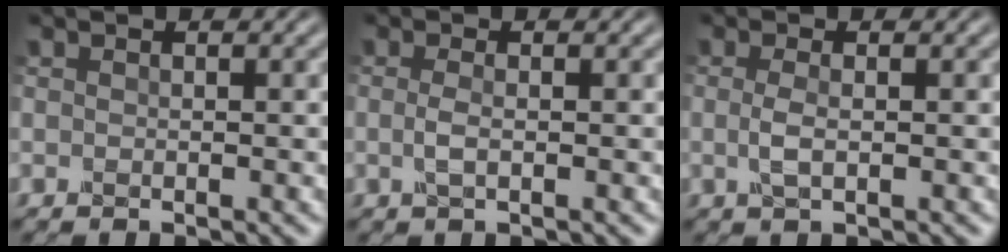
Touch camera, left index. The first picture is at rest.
{"total": 1.1, "force": [-0.1, 0.2, 1.0], "torque": [-0.035, 0.002, -0.005]}
{"total": 1.4, "force": [0.0, 0.4, 1.3], "torque": [-0.041, 0.001, -0.003]}